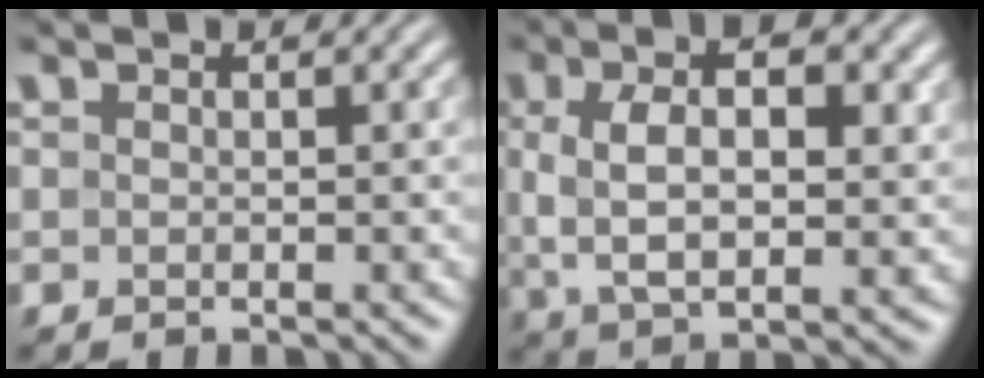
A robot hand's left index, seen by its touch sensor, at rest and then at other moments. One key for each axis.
{"total": 8.1, "fx": 1.4, "fy": 3.9, "fz": 7.0, "tx": -0.125, "ty": 0.001, "tz": 0.018}